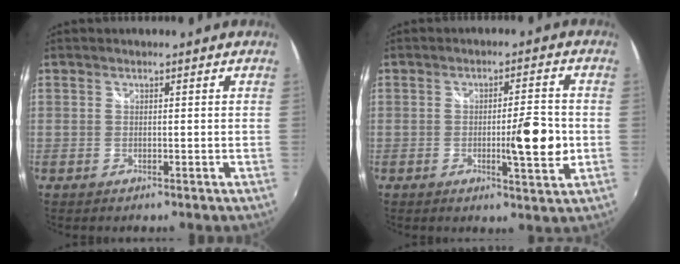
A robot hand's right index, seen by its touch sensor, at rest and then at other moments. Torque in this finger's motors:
{"motor_torque": [1.68, 0.46, 0.40, 0.09]}